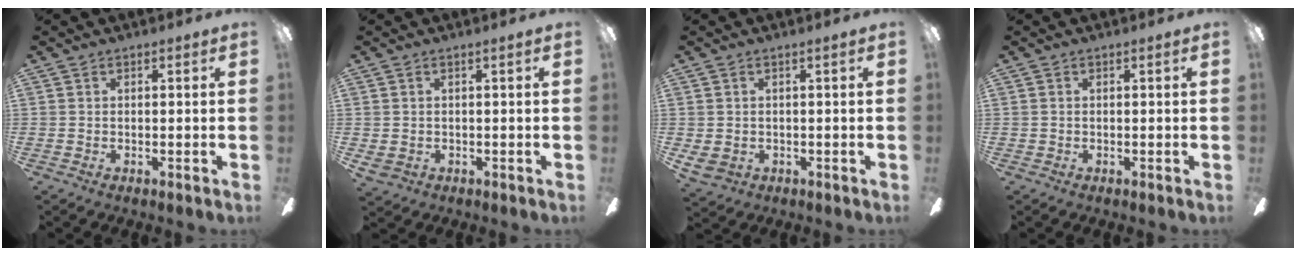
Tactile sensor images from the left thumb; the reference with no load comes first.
{"total": 1.7, "force": [0.2, 1.1, 1.3], "torque": [-0.032, 0.001, 0.000]}
{"total": 2.7, "force": [0.1, 1.9, 2.0], "torque": [-0.050, 0.000, -0.001]}
{"total": 0.0}